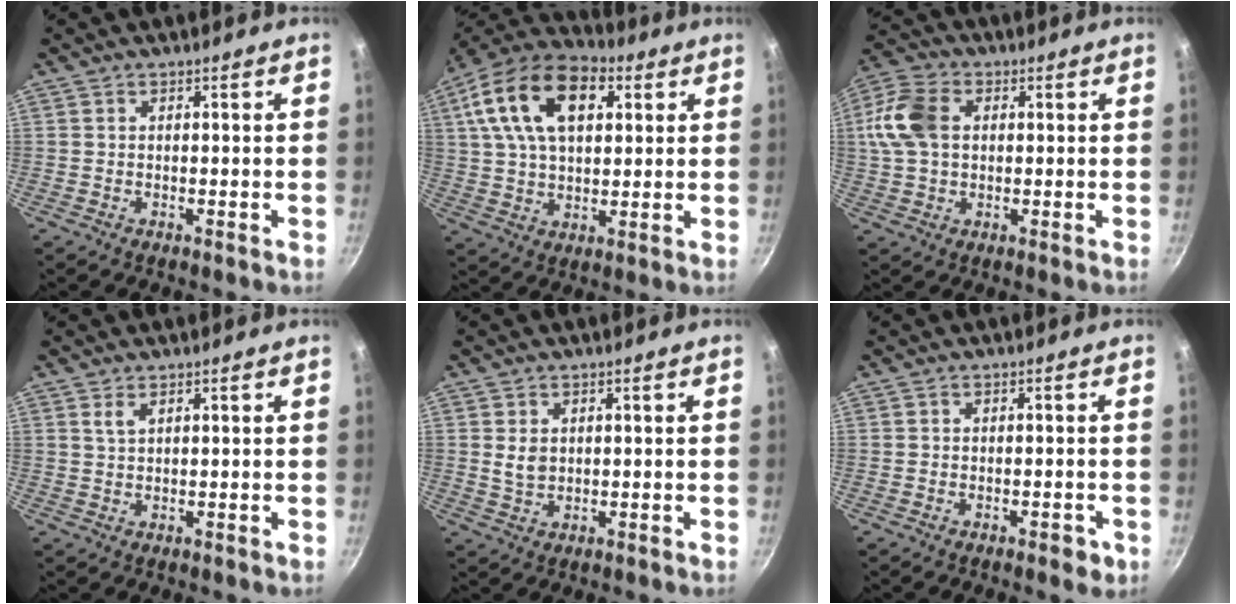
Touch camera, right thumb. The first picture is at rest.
{"total": 19.5, "force": [6.1, 11.5, 14.5], "torque": [-0.247, 0.010, 0.099]}
{"total": 10.6, "force": [1.7, 7.3, 7.4], "torque": [-0.156, 0.019, 0.029]}
{"total": 1.8, "force": [1.1, 0.8, 1.3], "torque": [-0.027, -0.003, 0.026]}
{"total": 3.0, "force": [0.6, 2.2, 1.9], "torque": [-0.026, -0.008, 0.017]}
{"total": 2.3, "force": [-1.2, 1.1, 1.7], "torque": [-0.017, 0.005, -0.014]}